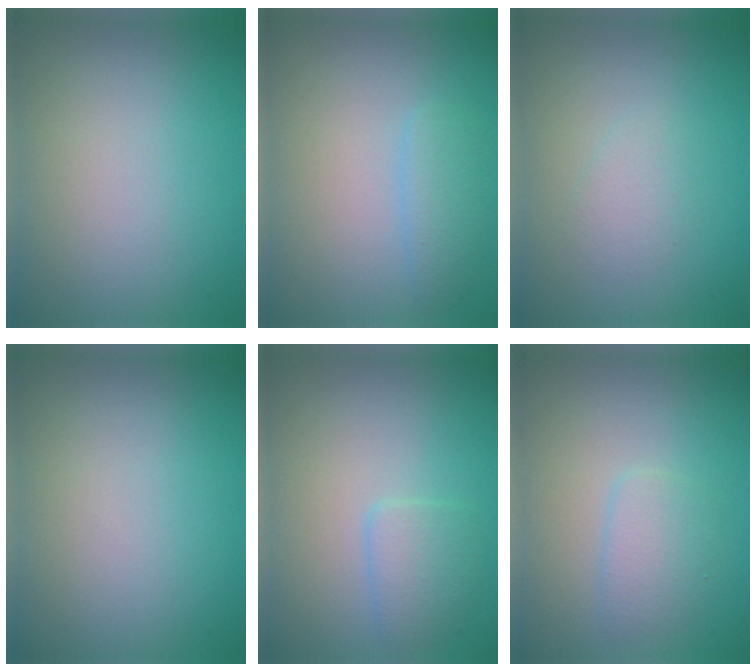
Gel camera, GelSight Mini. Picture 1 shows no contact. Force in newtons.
{"total": 1.9, "press": 1.9, "slide": 0.2}
{"total": 1.4, "press": 1.4, "slide": 0.0}
{"total": 0.0}
{"total": 2.0, "press": 2.0, "slide": 0.1}
{"total": 1.9, "press": 1.9, "slide": 0.2}